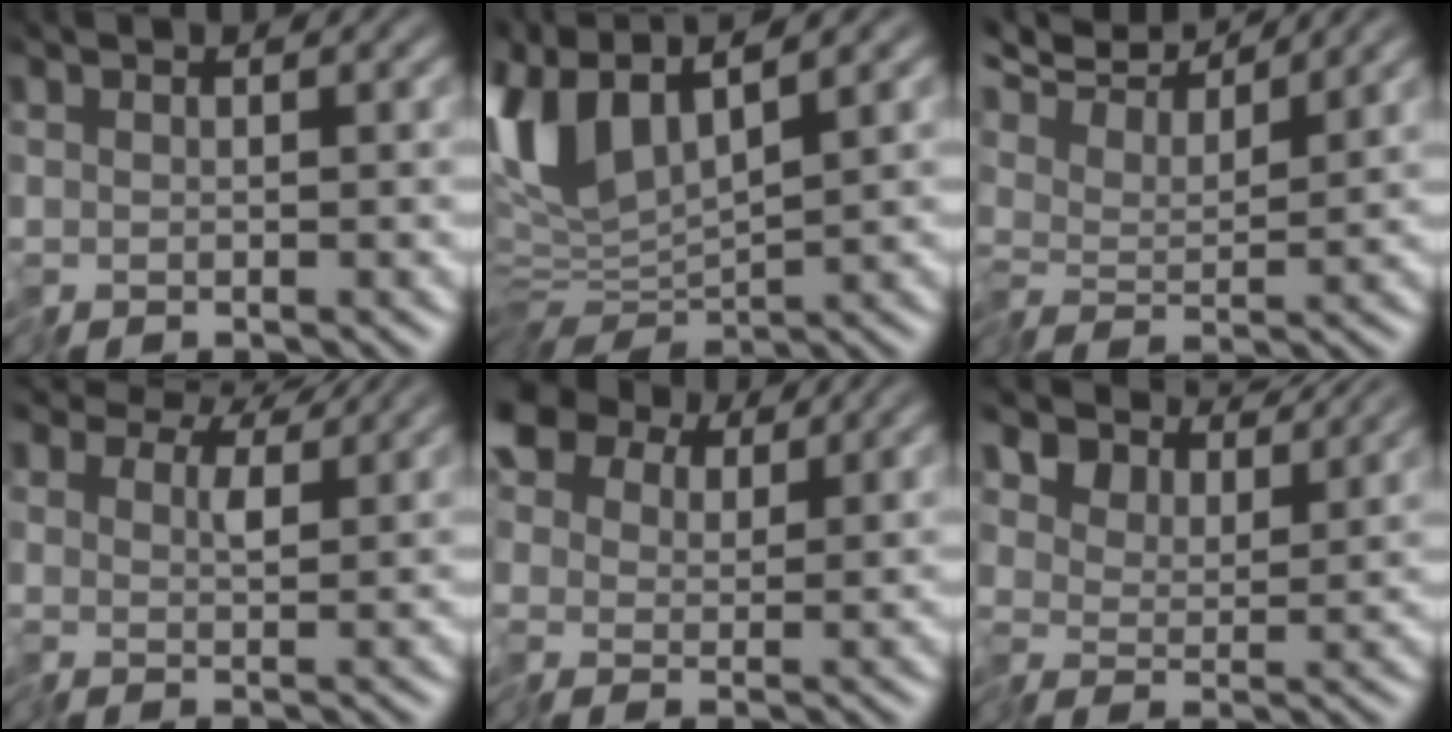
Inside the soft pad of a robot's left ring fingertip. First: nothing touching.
{"total": 8.5, "force": [3.7, 3.6, 6.8], "torque": [-0.162, 0.010, 0.064]}
{"total": 5.8, "force": [5.1, 0.5, 2.8], "torque": [-0.069, 0.018, 0.078]}
{"total": 5.3, "force": [3.9, 2.7, 2.4], "torque": [-0.056, 0.009, 0.054]}
{"total": 8.7, "force": [5.8, 5.5, 3.5], "torque": [-0.092, 0.022, 0.099]}
{"total": 4.4, "force": [4.0, 1.8, 0.9], "torque": [-0.025, 0.005, 0.053]}